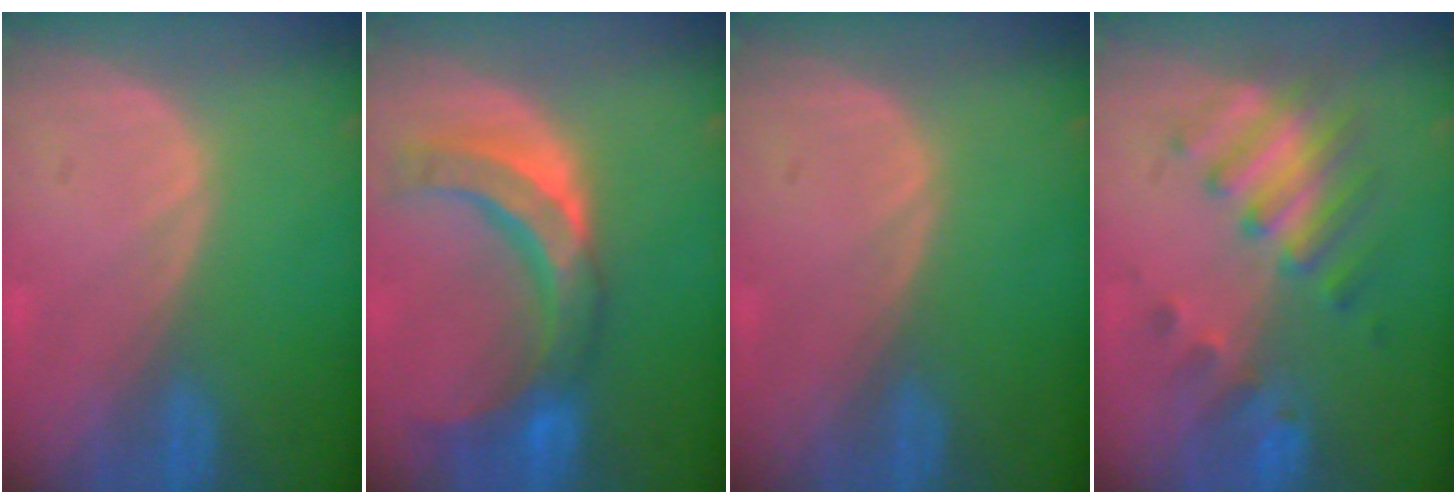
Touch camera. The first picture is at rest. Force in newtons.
{"total": 10.1, "press": 9.4, "slide": 3.9}
{"total": 0.0}
{"total": 7.1, "press": 6.9, "slide": 1.7}